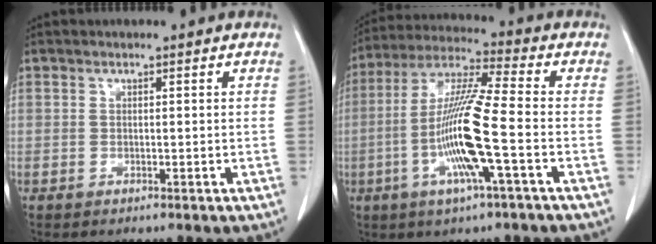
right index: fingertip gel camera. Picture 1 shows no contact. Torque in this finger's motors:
{"motor_torque": [2.14, 0.00, 0.46, 0.19]}